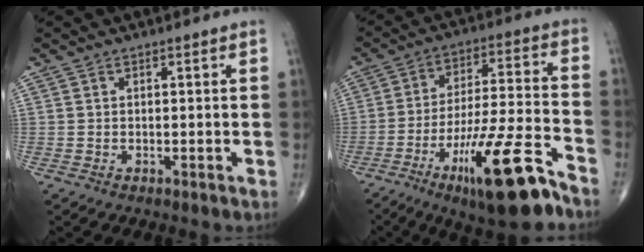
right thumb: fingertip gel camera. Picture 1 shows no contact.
{"total": 19.3, "force": [-11.3, 3.7, 15.2], "torque": [-0.265, 0.051, -0.187]}